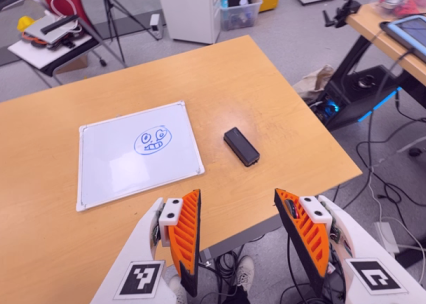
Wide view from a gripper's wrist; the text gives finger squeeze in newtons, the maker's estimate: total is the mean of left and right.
{"total": 0.0}